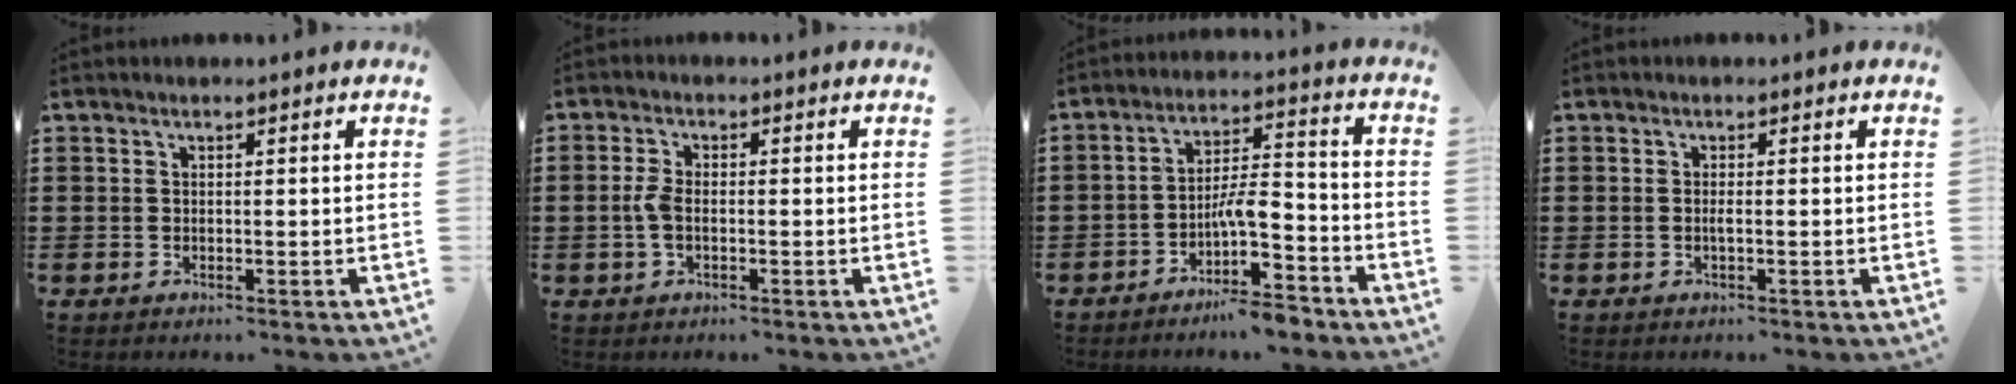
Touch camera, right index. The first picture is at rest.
{"total": 3.1, "force": [-0.6, 1.3, 2.8], "torque": [-0.074, -0.006, -0.019]}
{"total": 7.4, "force": [-4.9, 1.8, 5.3], "torque": [-0.095, 0.003, -0.093]}
{"total": 1.0, "force": [-0.3, 0.0, 0.9], "torque": [-0.018, -0.003, -0.005]}